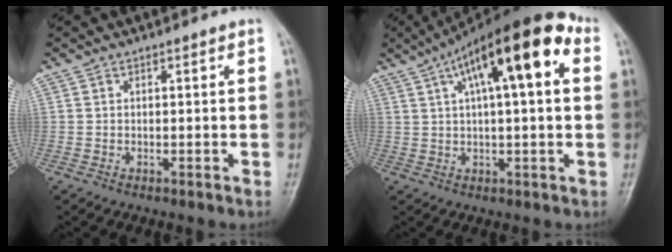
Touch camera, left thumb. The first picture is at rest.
{"total": 18.0, "force": [6.3, 5.7, 15.9], "torque": [-0.235, 0.035, 0.090]}